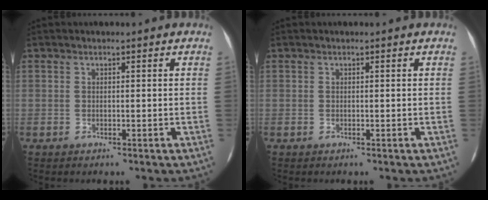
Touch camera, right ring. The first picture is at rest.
{"total": 0.0}